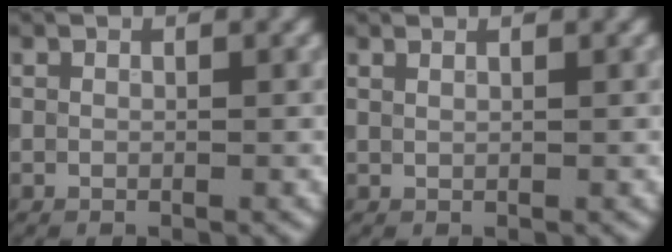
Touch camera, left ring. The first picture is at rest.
{"total": 1.5, "force": [1.1, 0.7, 0.8], "torque": [0.002, -0.003, 0.003]}